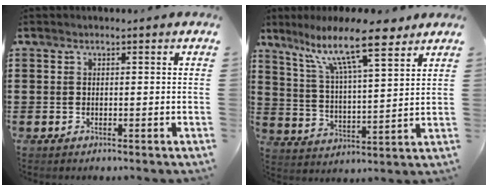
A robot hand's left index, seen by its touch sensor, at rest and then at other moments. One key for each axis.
{"total": 12.8, "fx": 9.4, "fy": 2.6, "fz": 8.3, "tx": -0.168, "ty": -0.035, "tz": 0.160}